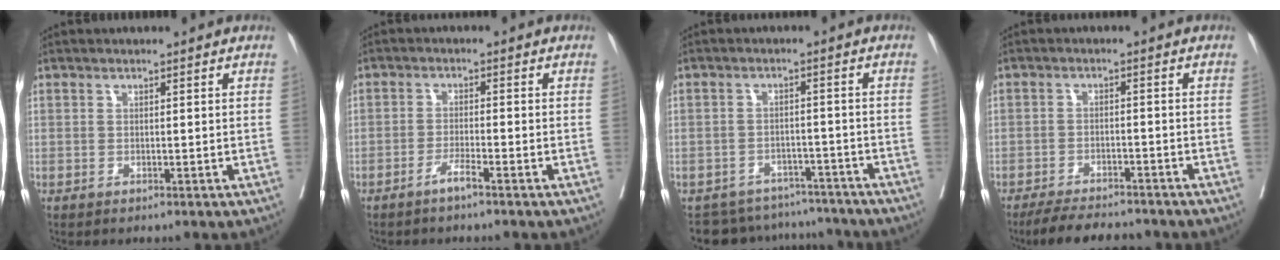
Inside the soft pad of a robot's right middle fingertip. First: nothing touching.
{"total": 2.5, "force": [-1.8, -0.3, 1.6], "torque": [-0.032, -0.002, -0.036]}
{"total": 10.4, "force": [-9.7, 3.8, 0.3], "torque": [0.000, 0.021, -0.123]}
{"total": 7.7, "force": [-7.0, 1.9, 2.6], "torque": [-0.037, -0.010, -0.109]}